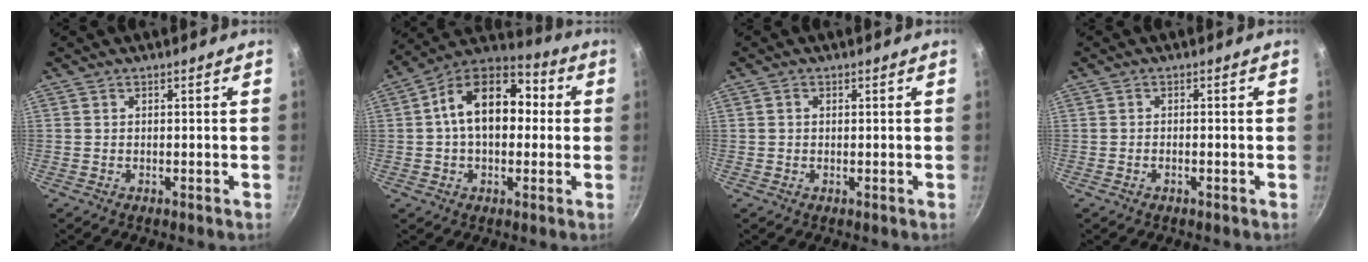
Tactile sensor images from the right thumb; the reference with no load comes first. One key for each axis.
{"total": 16.9, "fx": 1.6, "fy": 11.1, "fz": 12.6, "tx": -0.161, "ty": 0.037, "tz": 0.003}
{"total": 0.9, "fx": 0.2, "fy": 0.8, "fz": 0.4, "tx": -0.007, "ty": 0.005, "tz": 0.003}
{"total": 0.8, "fx": -0.5, "fy": 0.3, "fz": 0.6, "tx": -0.016, "ty": 0.006, "tz": -0.011}